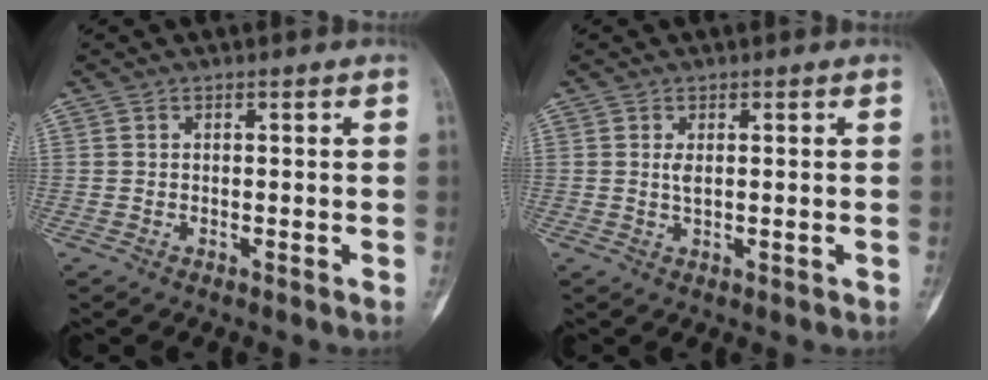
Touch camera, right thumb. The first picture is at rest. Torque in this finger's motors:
{"motor_torque": [0.44, 0.40, 0.37, 0.34, 0.04]}